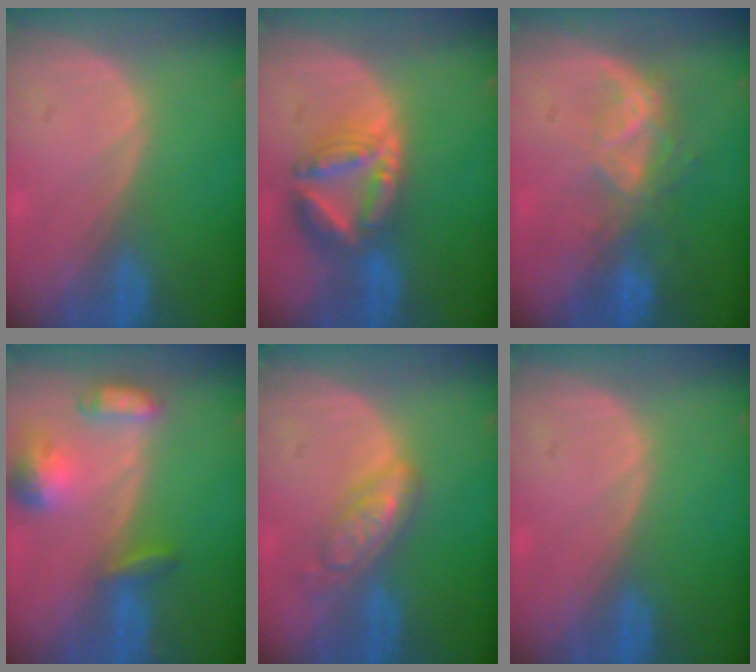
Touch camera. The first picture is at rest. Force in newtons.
{"total": 8.2, "press": 7.1, "slide": 4.0}
{"total": 6.8, "press": 5.8, "slide": 3.5}
{"total": 6.6, "press": 6.3, "slide": 2.2}
{"total": 5.7, "press": 5.0, "slide": 2.8}
{"total": 0.0}